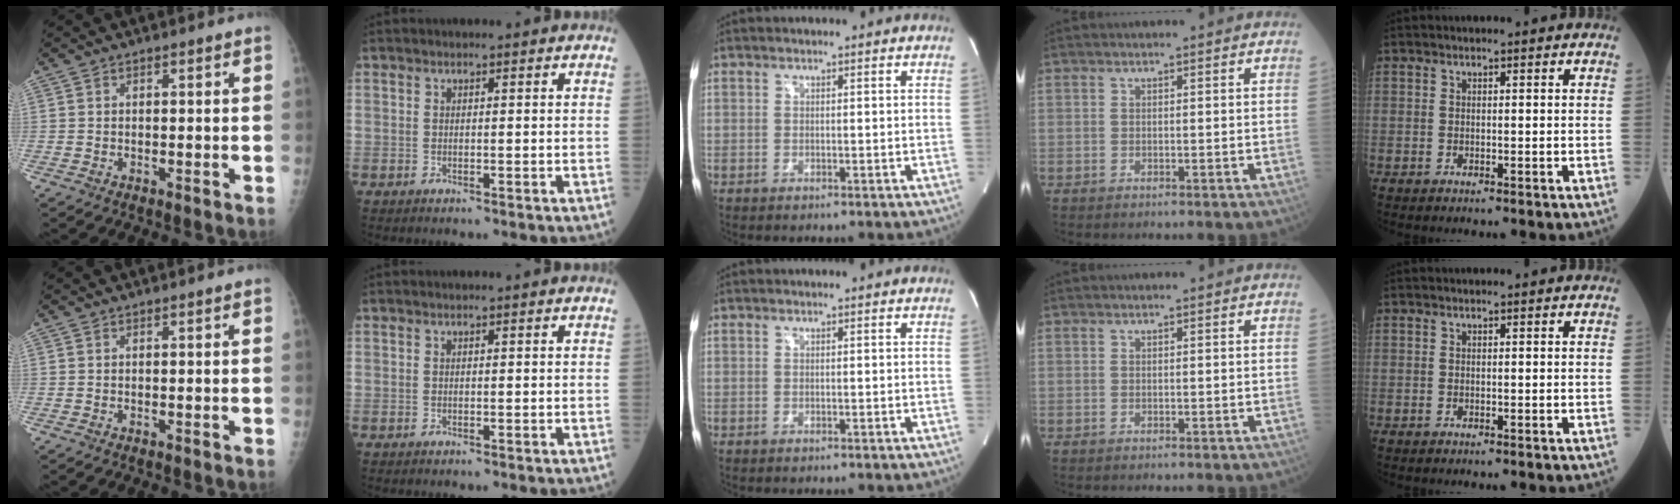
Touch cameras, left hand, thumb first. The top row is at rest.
{}